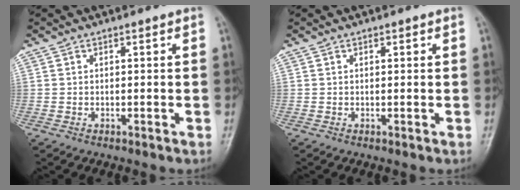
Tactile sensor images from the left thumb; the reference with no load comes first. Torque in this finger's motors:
{"motor_torque": [-0.10, -0.13, -0.04, -0.14, -0.02]}